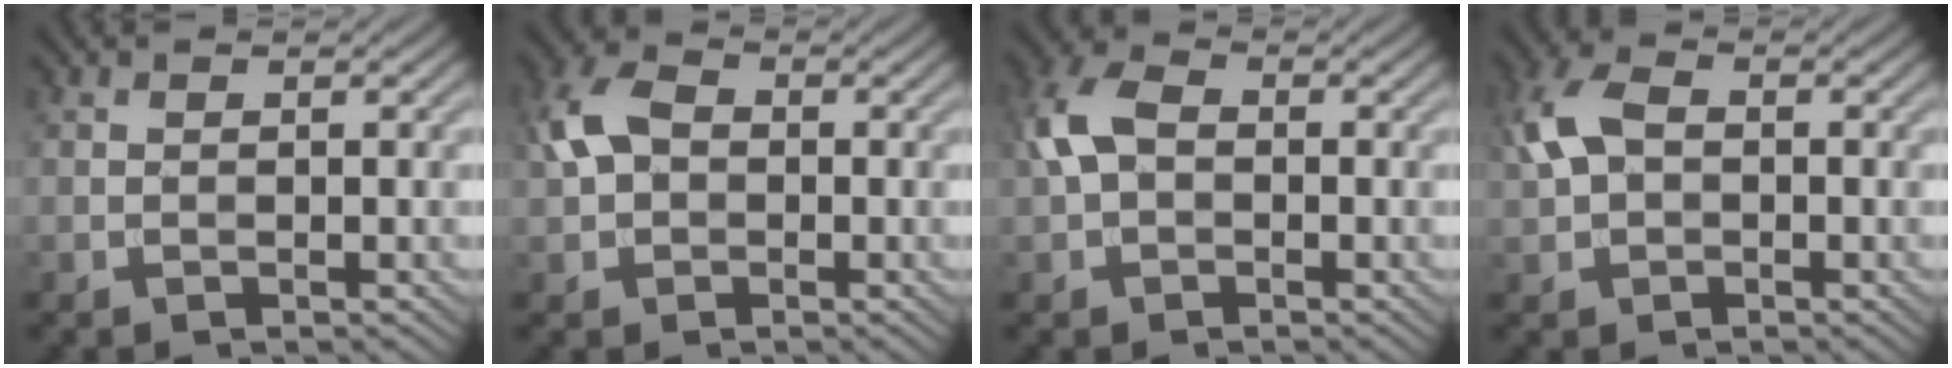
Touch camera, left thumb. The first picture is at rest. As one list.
[{"total": 5.5, "force": [0.4, 4.1, 3.7], "torque": [-0.086, 0.014, -0.002]}, {"total": 5.3, "force": [0.1, 3.7, 3.8], "torque": [-0.090, 0.015, -0.009]}, {"total": 5.5, "force": [0.6, 3.7, 4.0], "torque": [-0.097, 0.014, 0.003]}]